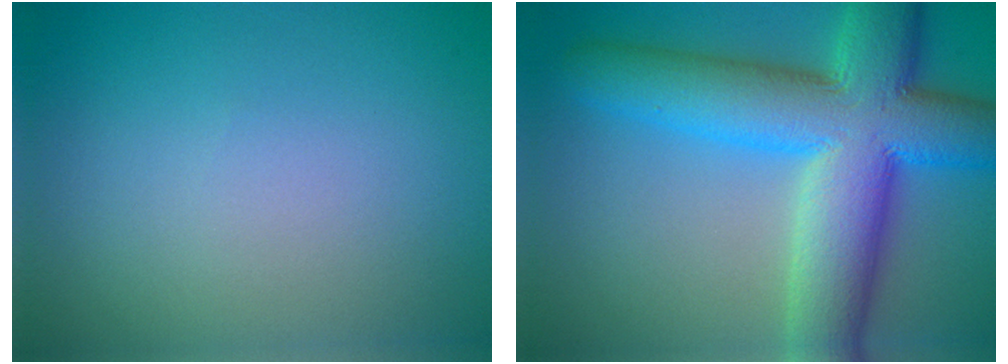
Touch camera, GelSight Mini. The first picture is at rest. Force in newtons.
{"total": 12.9, "press": 12.9, "slide": 0.3}